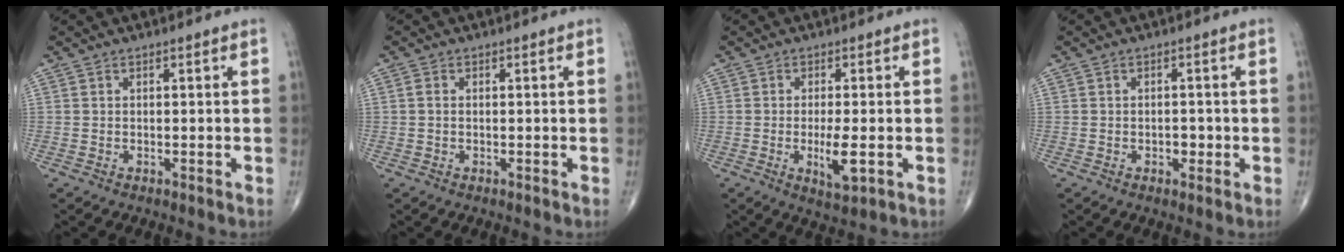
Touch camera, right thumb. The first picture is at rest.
{"total": 1.0, "force": [0.1, 0.7, 0.7], "torque": [-0.012, 0.004, 0.000]}
{"total": 5.5, "force": [-1.2, 1.6, 5.1], "torque": [-0.089, -0.012, -0.018]}
{"total": 3.0, "force": [-0.7, 1.5, 2.5], "torque": [-0.030, 0.002, -0.010]}